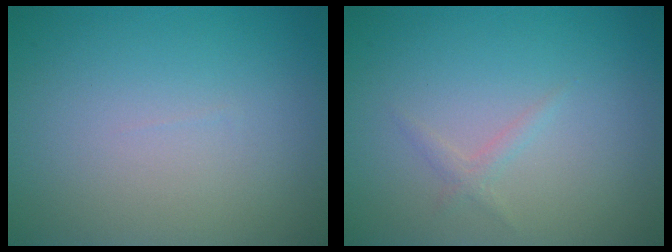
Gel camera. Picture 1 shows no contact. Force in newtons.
{"total": 0.9, "press": 0.9, "slide": 0.1}